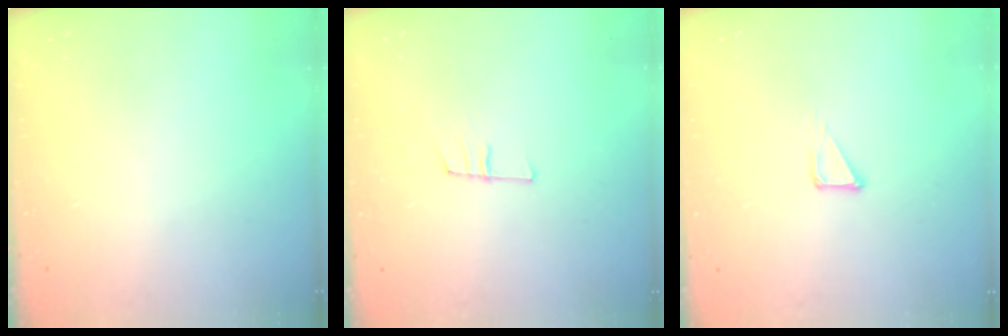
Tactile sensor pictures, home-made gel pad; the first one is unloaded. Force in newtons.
{"total": 6.4, "press": 5.7, "slide": 2.9}
{"total": 2.8, "press": 2.8, "slide": 0.1}